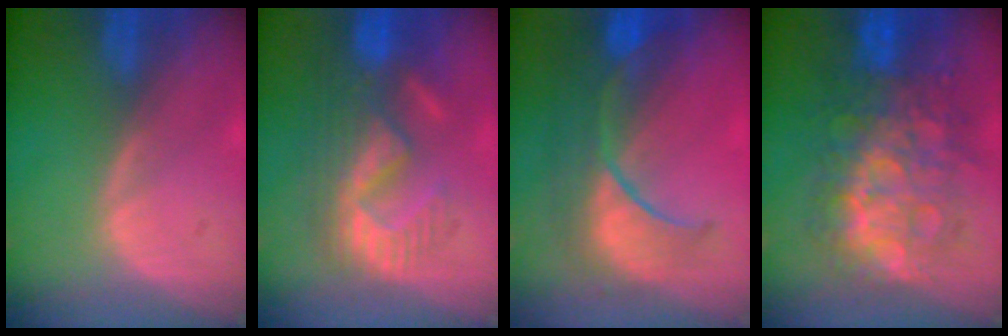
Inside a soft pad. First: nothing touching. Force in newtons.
{"total": 9.9, "press": 9.3, "slide": 3.2}
{"total": 10.5, "press": 9.2, "slide": 5.0}
{"total": 12.2, "press": 12.2, "slide": 1.3}